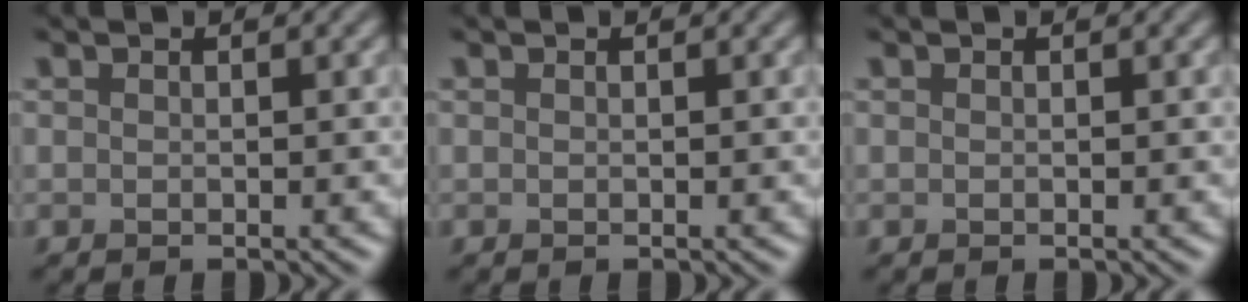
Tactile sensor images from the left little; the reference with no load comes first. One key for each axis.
{"total": 0.0}
{"total": 0.0}